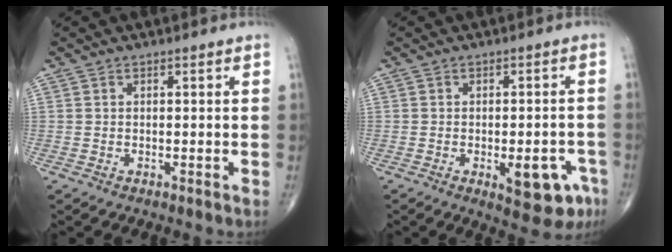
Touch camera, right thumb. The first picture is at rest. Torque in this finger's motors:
{"motor_torque": [1.01, 0.86, 0.58, -0.50, 0.16]}